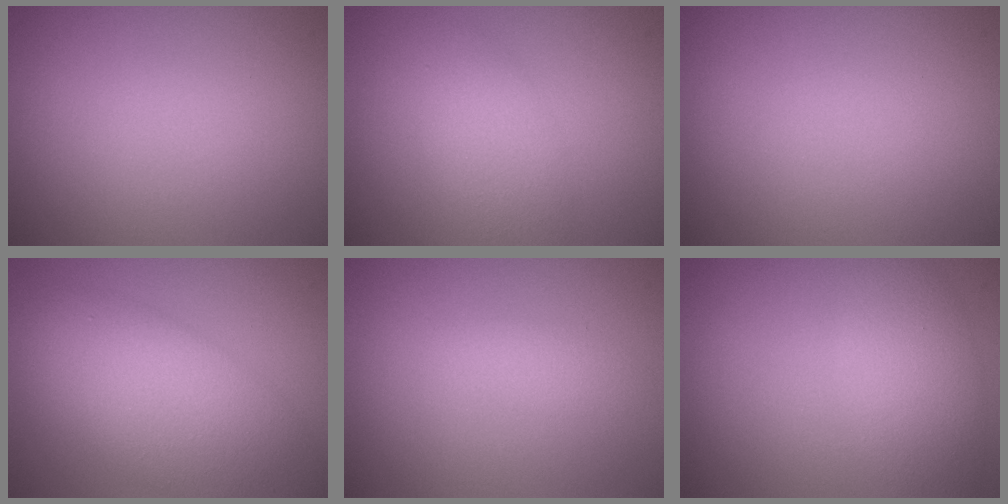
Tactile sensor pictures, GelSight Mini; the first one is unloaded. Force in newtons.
{"total": 2.8, "press": 2.8, "slide": 0.1}
{"total": 0.0}
{"total": 8.1, "press": 8.1, "slide": 0.6}
{"total": 1.3, "press": 1.3, "slide": 0.1}
{"total": 3.5, "press": 3.5, "slide": 0.0}